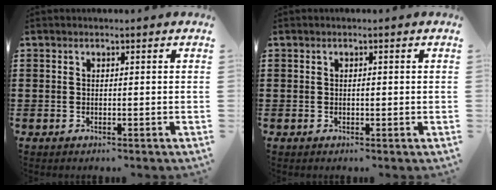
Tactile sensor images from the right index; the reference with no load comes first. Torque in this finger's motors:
{"motor_torque": [0.68, 0.64, 0.00, 0.00]}